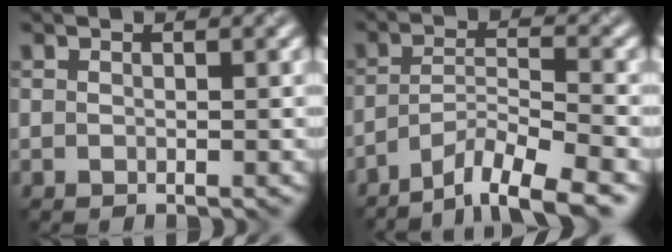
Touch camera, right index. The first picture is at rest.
{"total": 7.0, "force": [-5.2, 1.4, 4.5], "torque": [-0.061, 0.001, -0.091]}